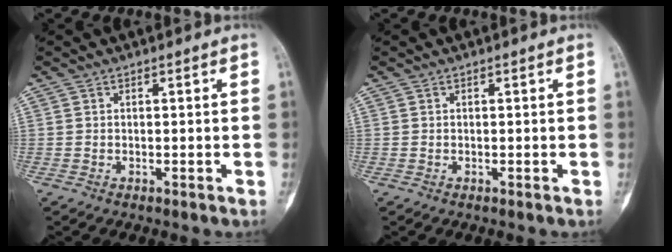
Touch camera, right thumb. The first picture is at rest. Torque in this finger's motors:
{"motor_torque": [-0.17, 0.18, -0.02, 0.02, 0.03]}